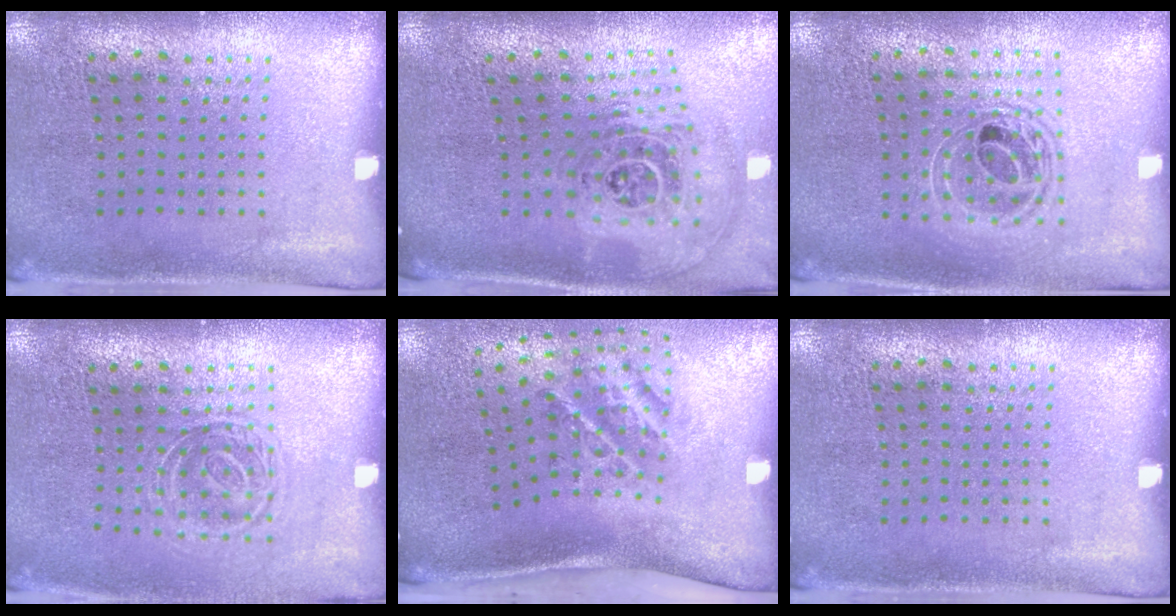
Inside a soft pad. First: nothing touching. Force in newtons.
{"total": 2.0, "press": 1.5, "slide": 1.4}
{"total": 1.7, "press": 1.4, "slide": 1.0}
{"total": 1.4, "press": 1.1, "slide": 0.9}
{"total": 2.2, "press": 1.3, "slide": 1.8}
{"total": 0.0}